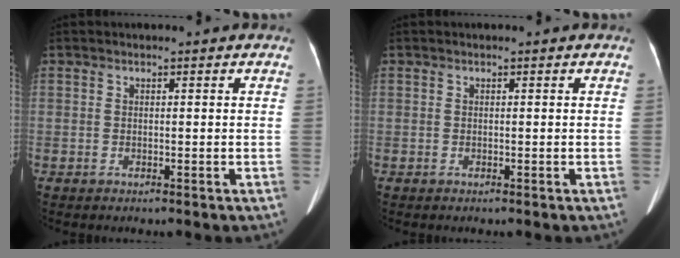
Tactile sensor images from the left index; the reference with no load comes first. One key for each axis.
{"total": 0.0}